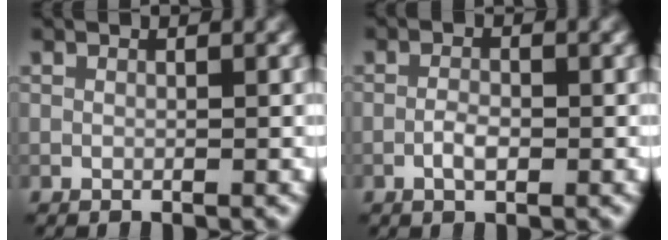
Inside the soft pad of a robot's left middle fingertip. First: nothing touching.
{"total": 1.7, "force": [-0.6, 0.7, 1.4], "torque": [-0.029, 0.000, -0.015]}